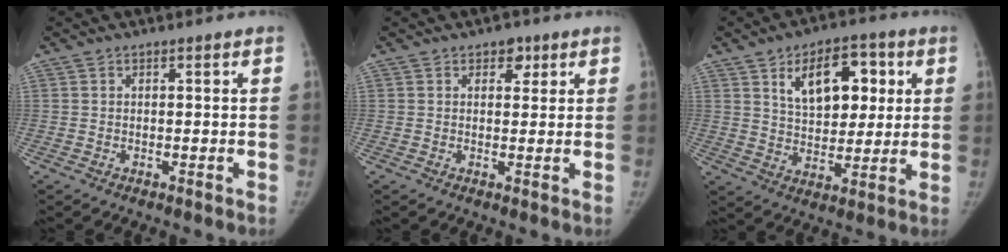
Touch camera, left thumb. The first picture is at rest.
{"total": 2.9, "force": [1.6, 1.9, 1.4], "torque": [0.001, -0.005, 0.018]}
{"total": 13.8, "force": [4.9, 8.4, 9.8], "torque": [-0.103, -0.010, 0.081]}